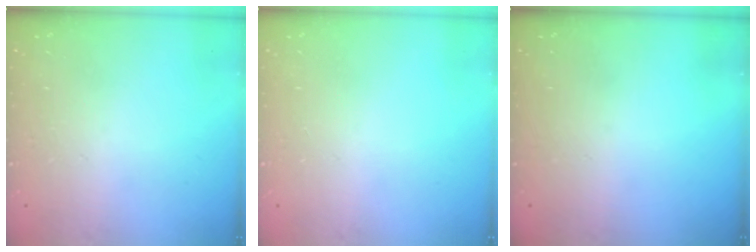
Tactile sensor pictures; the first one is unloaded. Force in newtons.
{"total": 0.0}
{"total": 0.0}